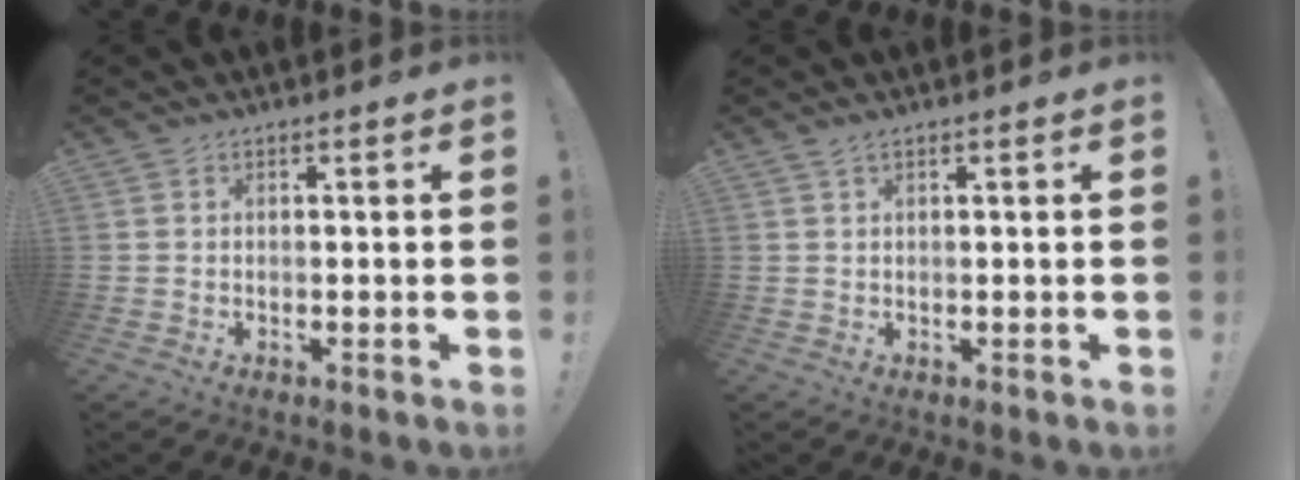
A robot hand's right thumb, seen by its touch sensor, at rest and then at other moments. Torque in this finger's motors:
{"motor_torque": [-0.05, 0.05, 0.06, -0.11, 0.00]}